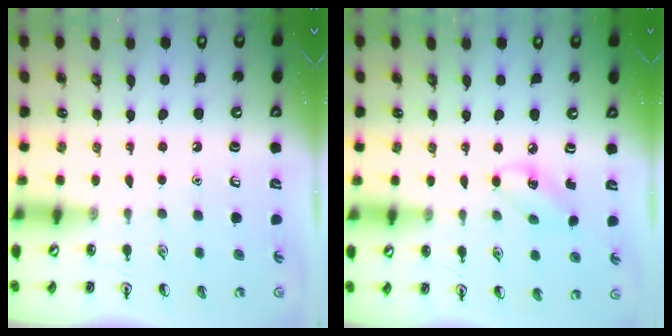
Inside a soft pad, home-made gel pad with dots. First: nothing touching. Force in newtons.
{"total": 4.2, "press": 4.1, "slide": 1.1}